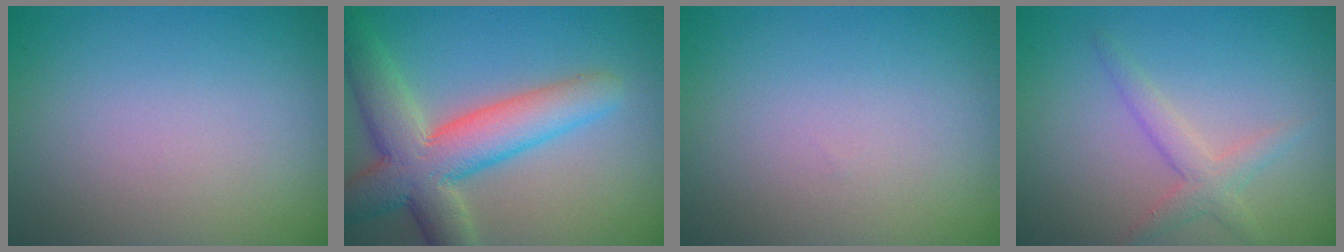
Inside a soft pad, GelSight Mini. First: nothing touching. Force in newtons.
{"total": 8.2, "press": 8.2, "slide": 0.5}
{"total": 0.0}
{"total": 2.3, "press": 2.3, "slide": 0.1}